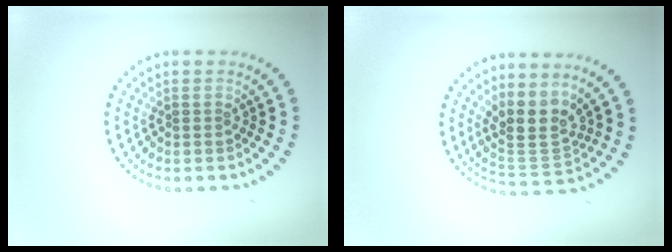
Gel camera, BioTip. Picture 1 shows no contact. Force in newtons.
{"total": 3.8, "press": 3.2, "slide": 2.1}